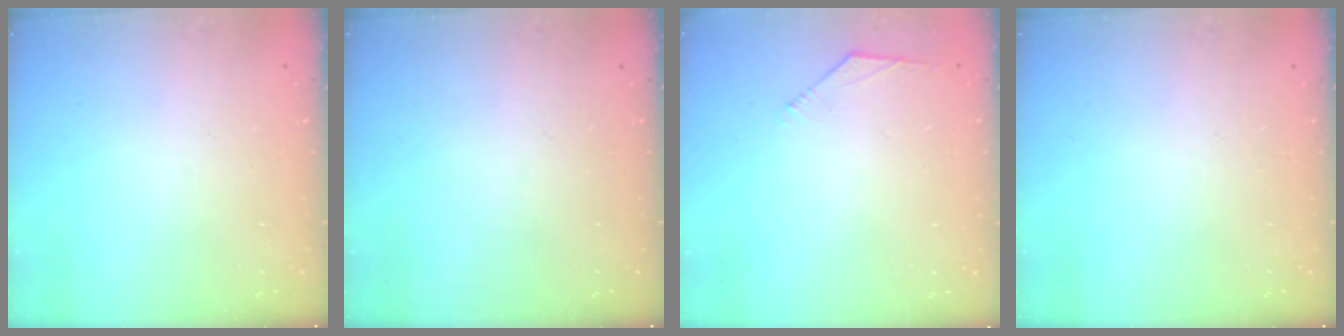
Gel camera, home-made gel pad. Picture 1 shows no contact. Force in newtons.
{"total": 0.0}
{"total": 2.7, "press": 2.6, "slide": 0.6}
{"total": 0.0}